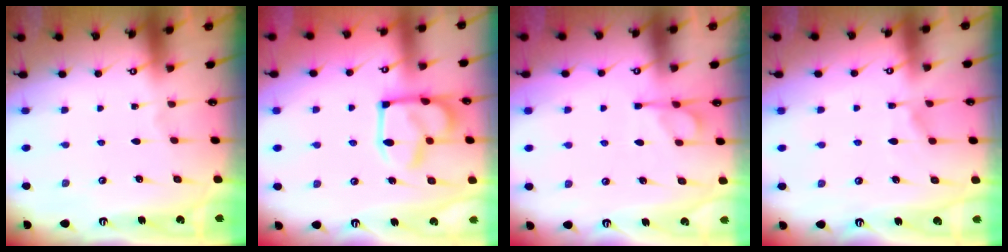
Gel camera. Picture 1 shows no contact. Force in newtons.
{"total": 7.8, "press": 7.8, "slide": 0.5}
{"total": 2.8, "press": 2.6, "slide": 1.2}
{"total": 6.5, "press": 6.4, "slide": 0.8}